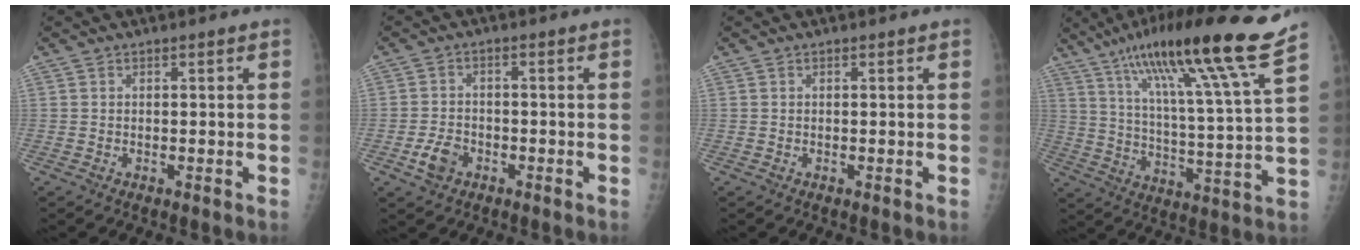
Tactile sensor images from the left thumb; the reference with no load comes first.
{"total": 4.5, "force": [-2.0, 3.2, 2.4], "torque": [-0.041, 0.012, -0.035]}
{"total": 0.0}
{"total": 21.7, "force": [14.9, 0.1, 15.8], "torque": [-0.242, -0.067, 0.238]}